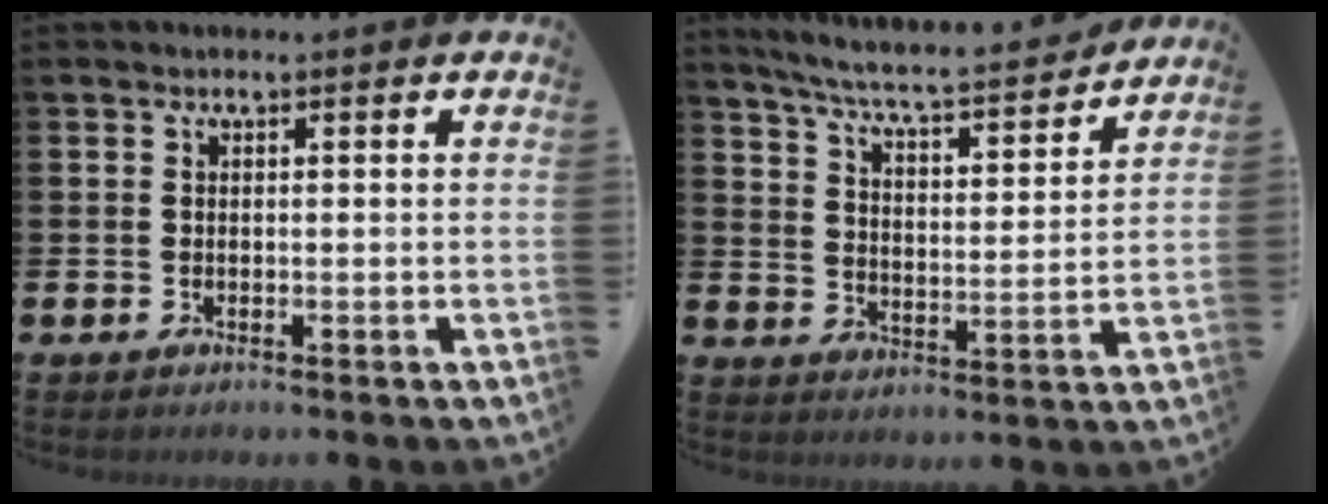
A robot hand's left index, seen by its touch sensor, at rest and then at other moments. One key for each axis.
{"total": 6.5, "fx": 6.2, "fy": 0.4, "fz": 2.1, "tx": -0.071, "ty": -0.048, "tz": 0.103}